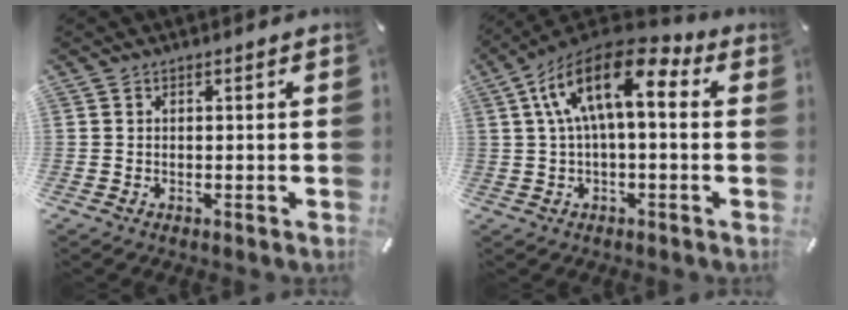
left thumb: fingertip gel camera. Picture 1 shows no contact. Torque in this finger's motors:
{"motor_torque": [0.65, 0.67, 1.56, -1.22, 0.59]}